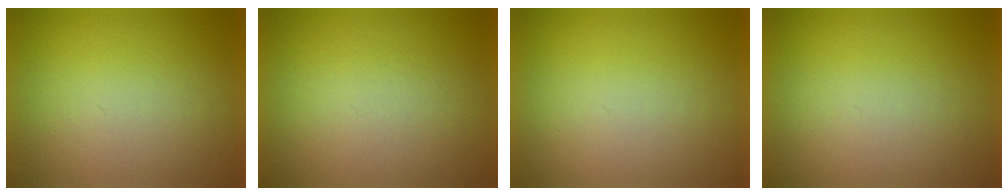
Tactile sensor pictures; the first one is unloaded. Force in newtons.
{"total": 4.2}
{"total": 1.2}
{"total": 1.8}